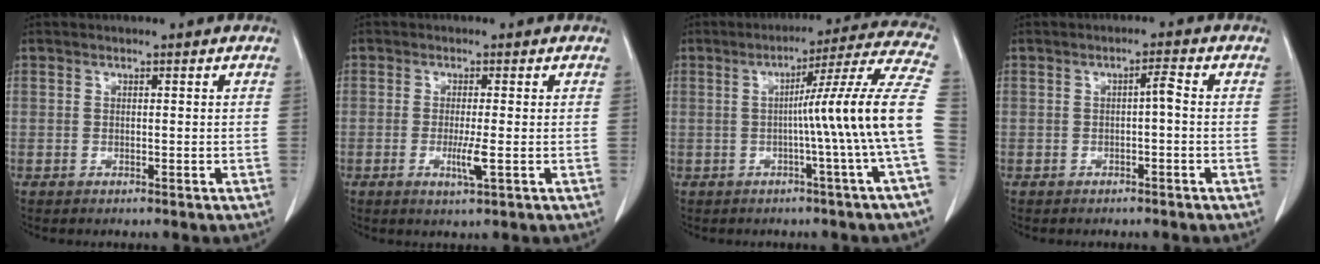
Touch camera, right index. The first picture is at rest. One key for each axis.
{"total": 3.1, "fx": -0.8, "fy": 0.0, "fz": 3.0, "tx": -0.056, "ty": -0.007, "tz": -0.013}
{"total": 14.5, "fx": -1.9, "fy": -3.0, "fz": 14.1, "tx": -0.180, "ty": 0.010, "tz": -0.032}
{"total": 1.7, "fx": -0.3, "fy": 0.2, "fz": 1.7, "tx": -0.025, "ty": 0.004, "tz": -0.005}